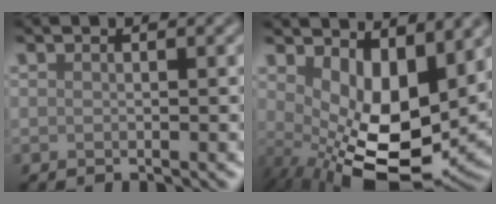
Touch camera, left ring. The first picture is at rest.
{"total": 10.0, "force": [1.2, 5.2, 8.5], "torque": [-0.152, -0.034, 0.035]}